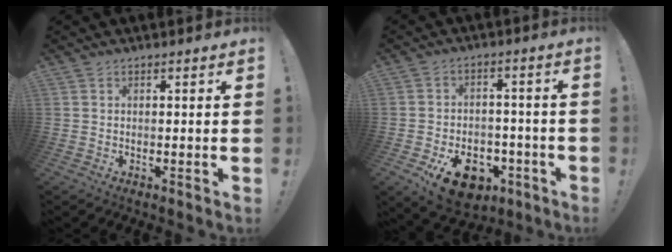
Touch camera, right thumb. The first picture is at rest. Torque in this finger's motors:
{"motor_torque": [1.80, 1.04, 0.85, -0.90, 0.06]}